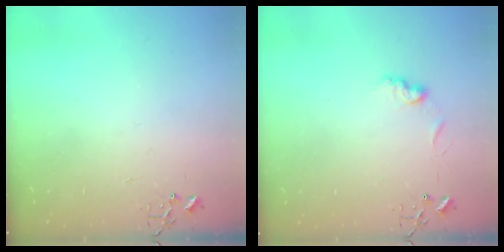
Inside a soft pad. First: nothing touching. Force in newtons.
{"total": 7.6, "press": 7.6, "slide": 0.7}